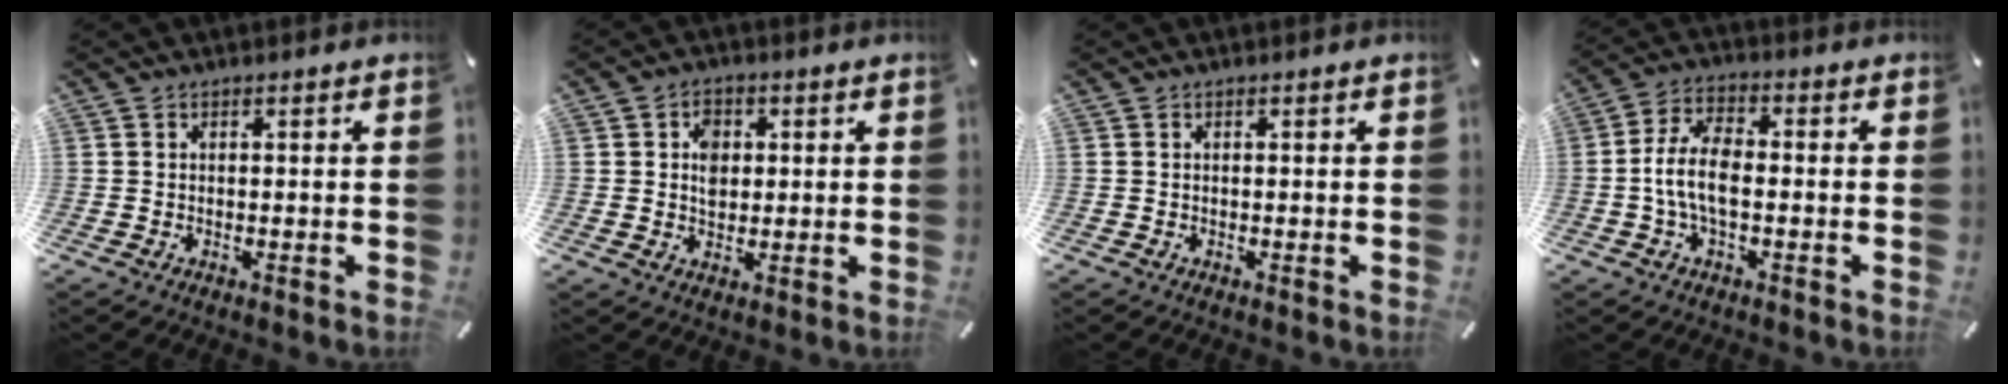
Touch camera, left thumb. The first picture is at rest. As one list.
[{"total": 5.1, "force": [0.8, 4.2, 2.9], "torque": [-0.037, 0.001, 0.010]}, {"total": 0.0}, {"total": 8.5, "force": [-1.4, 4.2, 7.3], "torque": [-0.157, 0.003, -0.029]}]